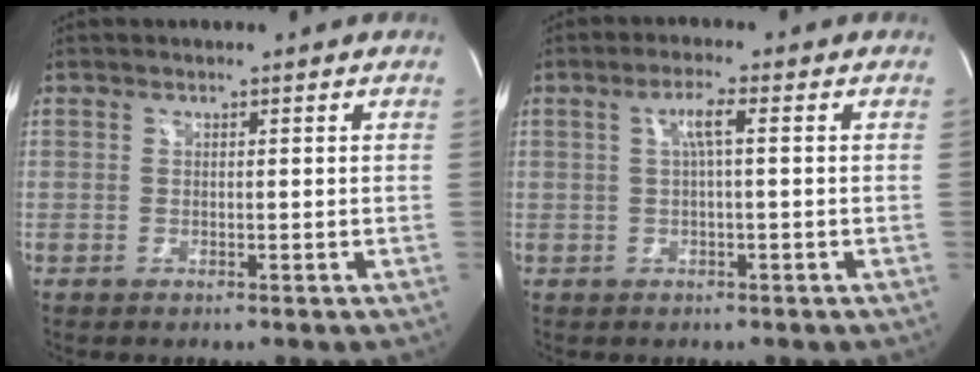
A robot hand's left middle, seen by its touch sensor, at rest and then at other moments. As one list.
[{"total": 3.1, "force": [0.6, 0.2, 3.0], "torque": [-0.059, 0.009, 0.012]}]